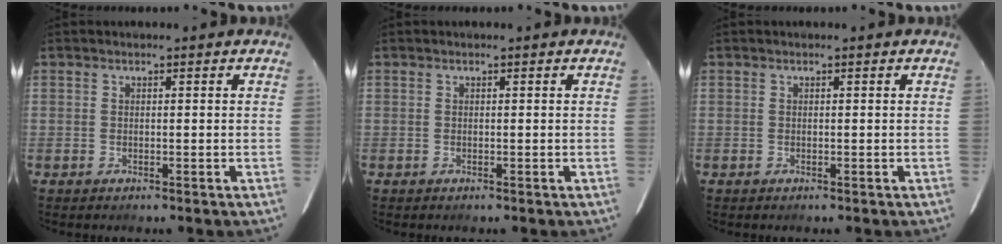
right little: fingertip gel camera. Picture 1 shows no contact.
{"total": 0.0}
{"total": 0.0}